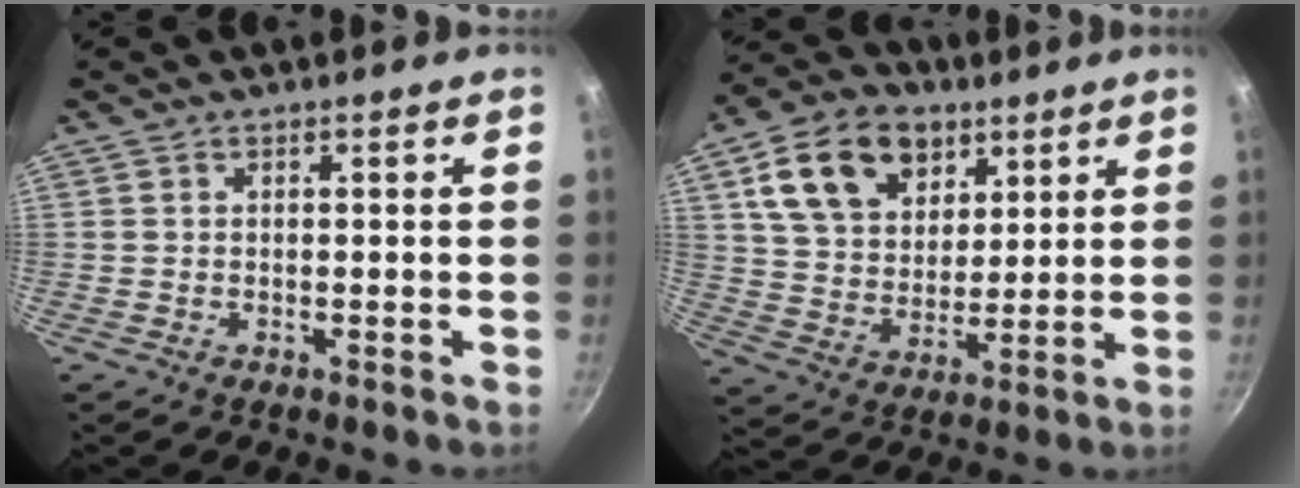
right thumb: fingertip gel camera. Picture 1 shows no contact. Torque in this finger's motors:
{"motor_torque": [-0.03, 0.36, 0.36, -0.06, 0.12]}